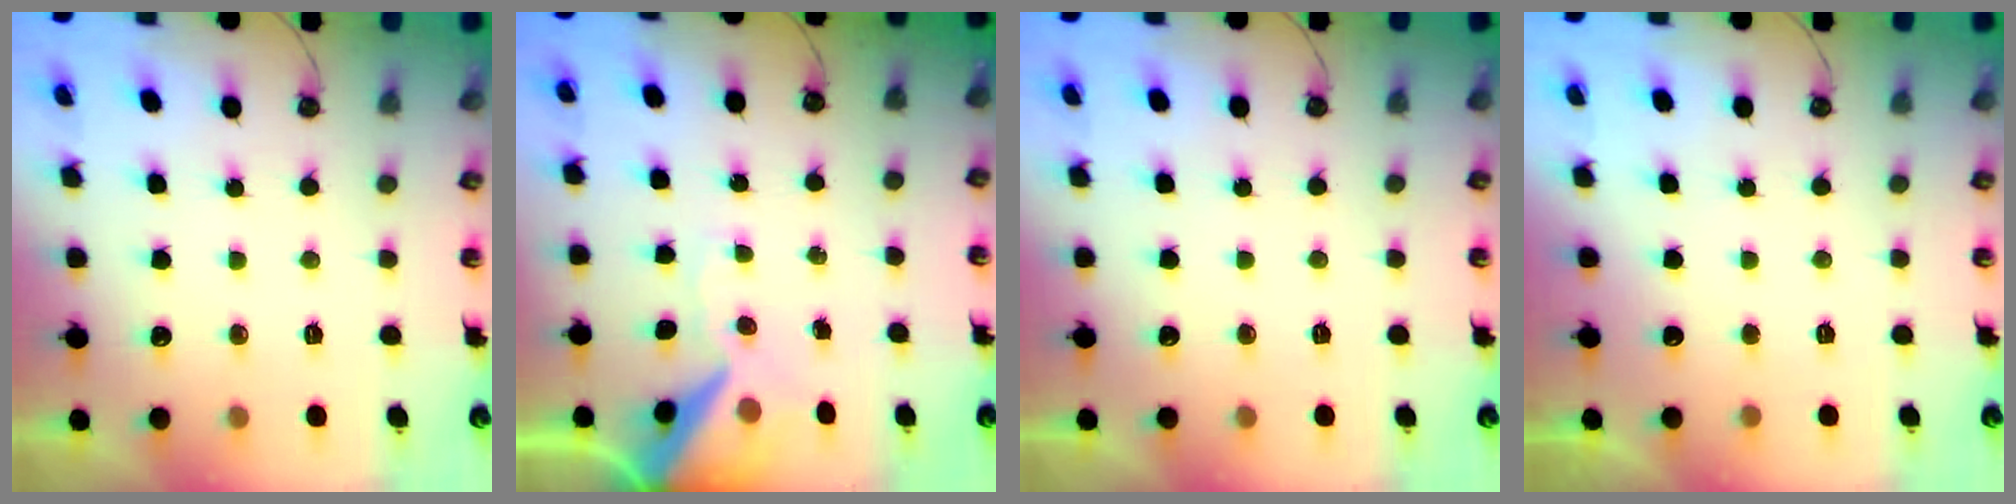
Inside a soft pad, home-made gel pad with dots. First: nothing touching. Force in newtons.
{"total": 11.2, "press": 11.0, "slide": 1.8}
{"total": 0.0}
{"total": 0.0}